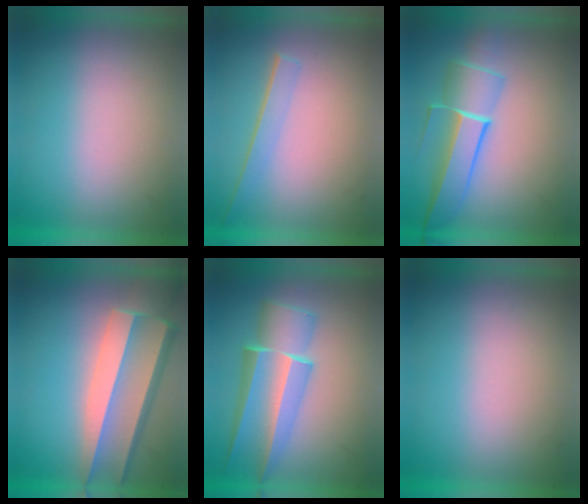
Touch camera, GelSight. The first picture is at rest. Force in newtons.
{"total": 1.6}
{"total": 5.0}
{"total": 3.4}
{"total": 4.9}
{"total": 0.0}